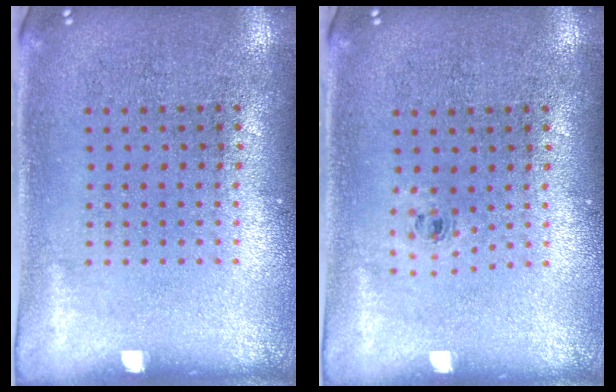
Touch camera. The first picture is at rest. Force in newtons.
{"total": 0.5, "press": 0.3, "slide": 0.4}